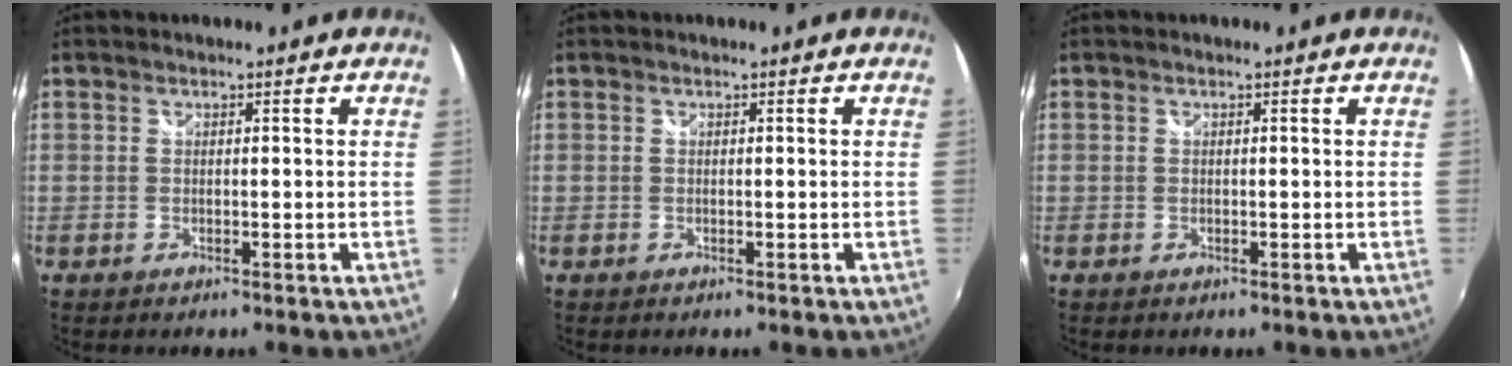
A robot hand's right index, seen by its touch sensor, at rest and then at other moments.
{"total": 0.0}
{"total": 0.0}